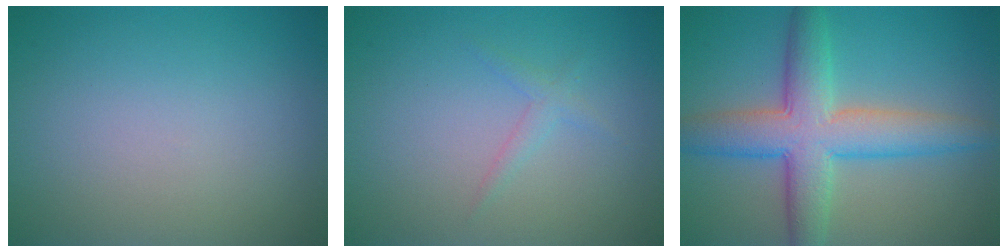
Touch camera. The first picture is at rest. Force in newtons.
{"total": 1.1, "press": 1.1, "slide": 0.0}
{"total": 7.5, "press": 7.5, "slide": 0.1}